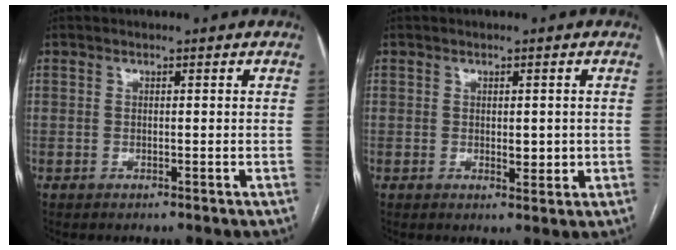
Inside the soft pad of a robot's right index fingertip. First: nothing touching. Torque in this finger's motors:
{"motor_torque": [0.13, 0.16, 0.02, 0.03]}